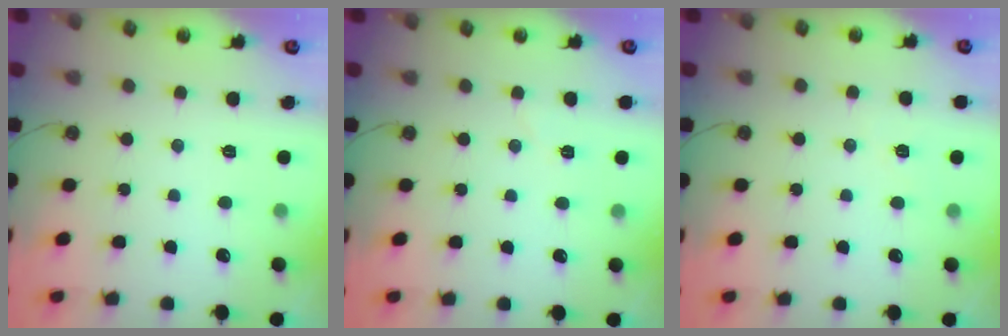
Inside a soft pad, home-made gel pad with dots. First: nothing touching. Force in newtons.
{"total": 3.0, "press": 2.4, "slide": 1.7}
{"total": 4.2, "press": 4.1, "slide": 0.5}